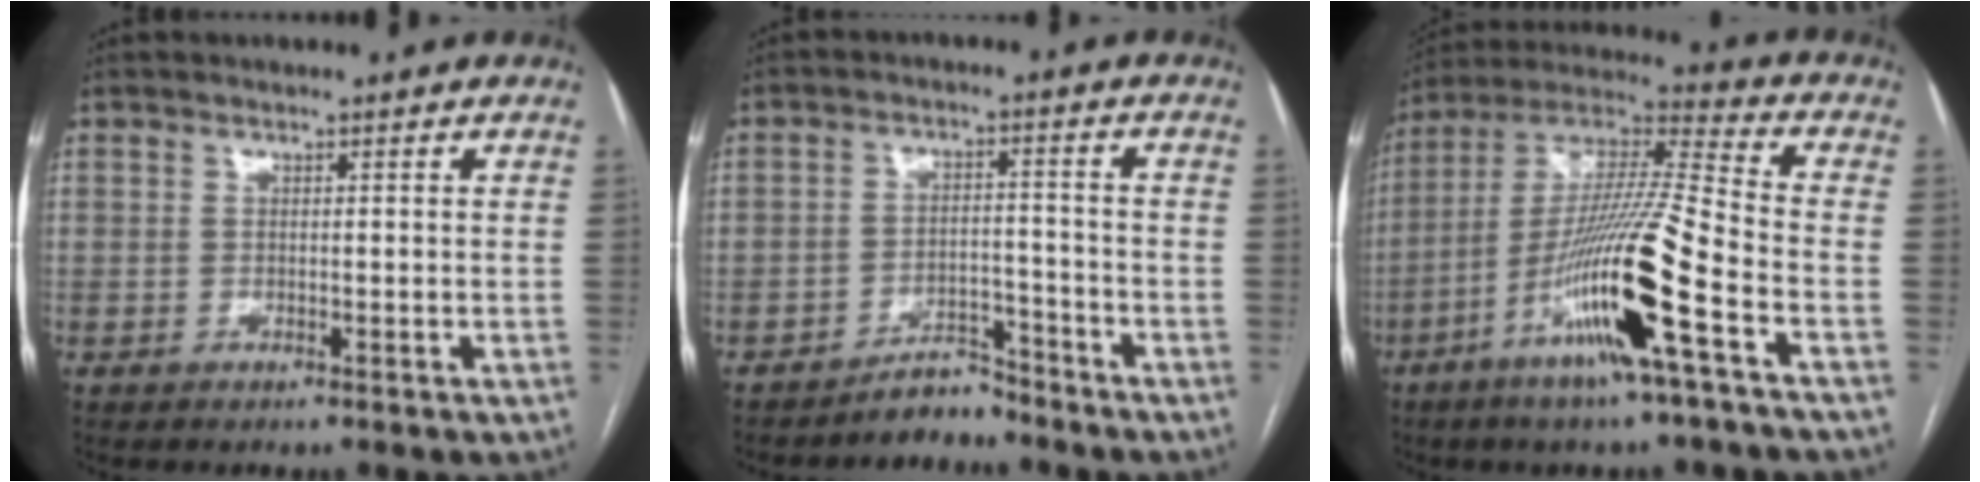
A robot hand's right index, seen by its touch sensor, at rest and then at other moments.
{"total": 4.1, "force": [-3.9, 1.2, 0.3], "torque": [0.001, 0.000, -0.066]}
{"total": 18.0, "force": [-7.5, -0.4, 16.4], "torque": [-0.324, -0.016, -0.144]}